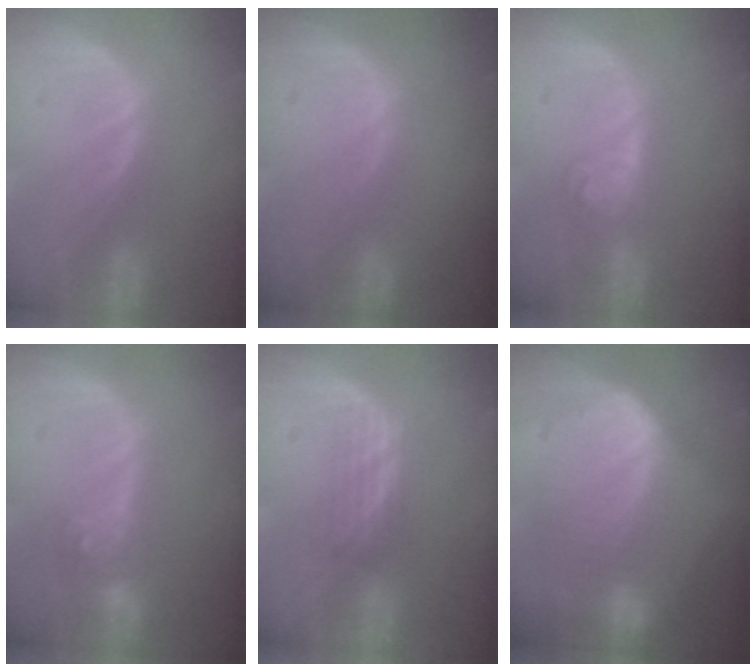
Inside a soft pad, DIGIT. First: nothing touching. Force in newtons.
{"total": 0.0}
{"total": 4.3, "press": 3.9, "slide": 1.8}
{"total": 4.6, "press": 4.2, "slide": 1.9}
{"total": 2.3, "press": 2.2, "slide": 0.3}
{"total": 10.3, "press": 10.2, "slide": 0.7}